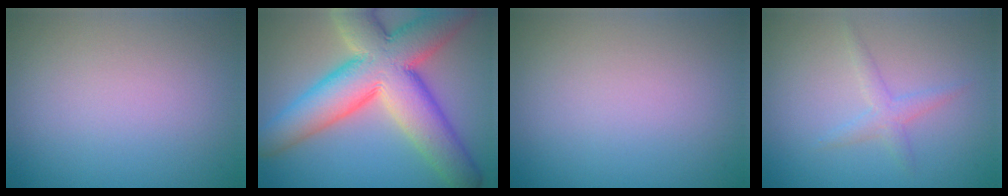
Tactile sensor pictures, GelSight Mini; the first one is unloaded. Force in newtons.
{"total": 12.3, "press": 12.3, "slide": 1.0}
{"total": 0.0}
{"total": 1.6, "press": 1.6, "slide": 0.1}